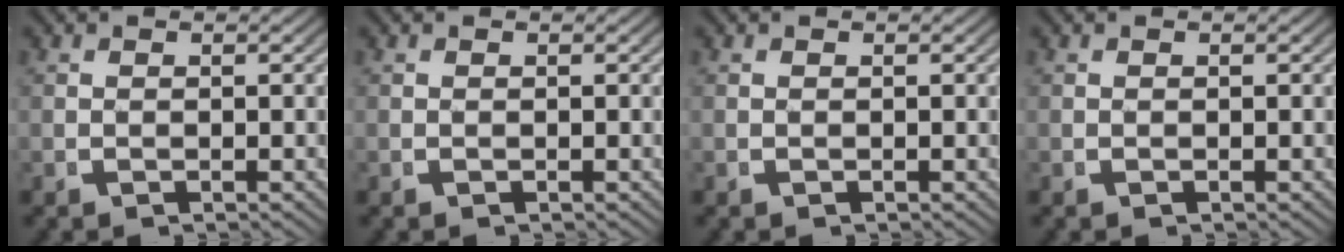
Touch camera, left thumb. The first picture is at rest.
{"total": 0.0}
{"total": 0.0}
{"total": 0.0}